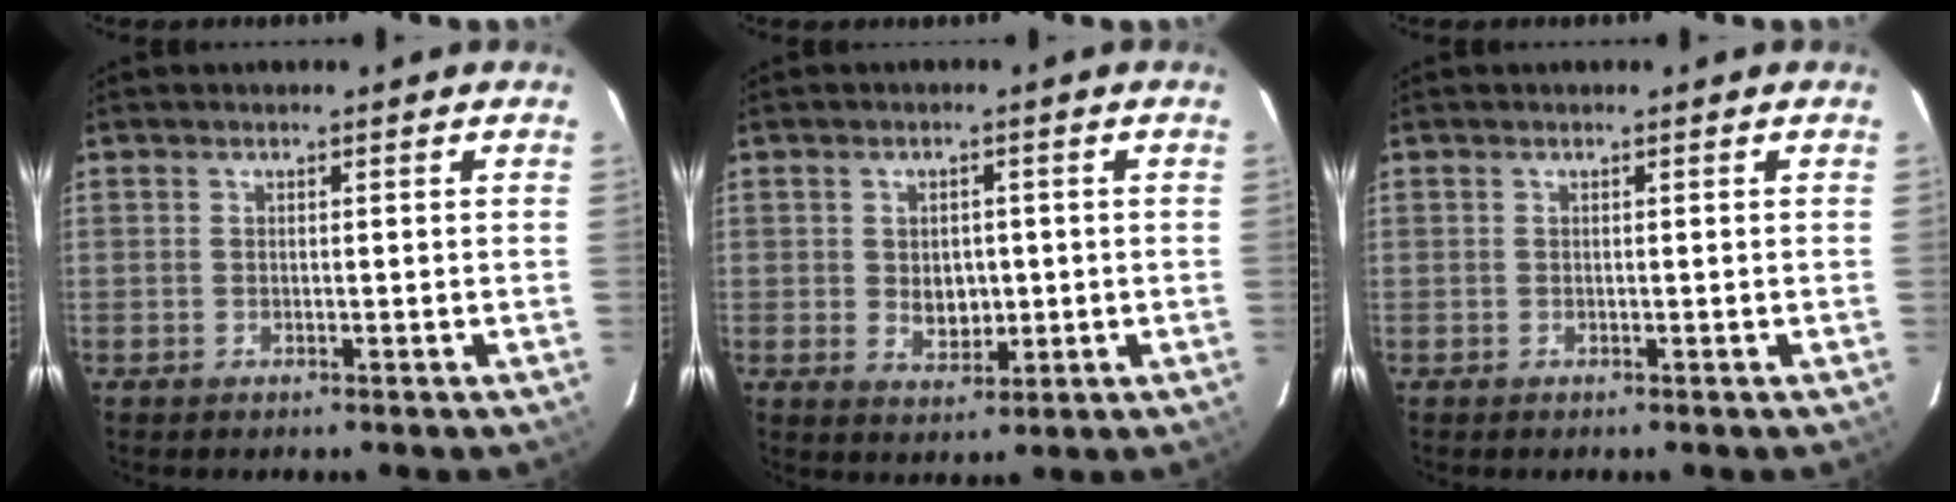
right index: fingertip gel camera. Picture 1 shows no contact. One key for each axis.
{"total": 5.1, "fx": -0.2, "fy": 3.8, "fz": 3.4, "tx": -0.056, "ty": -0.002, "tz": 0.005}
{"total": 0.0}